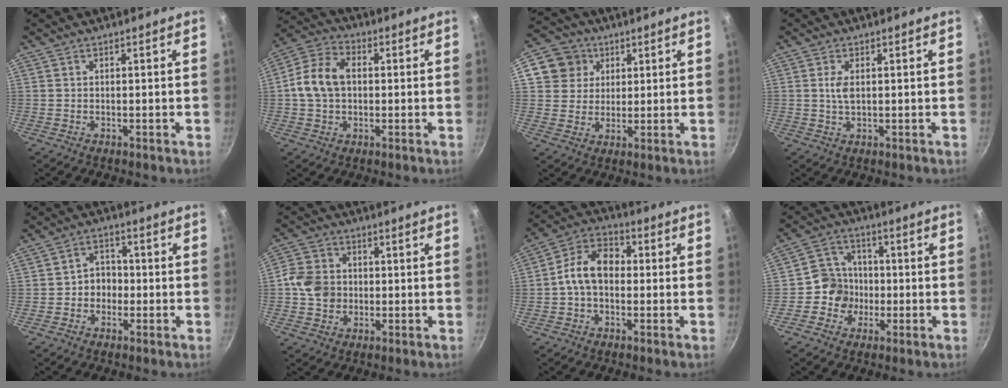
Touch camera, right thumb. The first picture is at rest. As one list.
[{"total": 10.4, "force": [0.5, 7.5, 7.2], "torque": [-0.121, 0.022, -0.005]}, {"total": 7.8, "force": [2.9, 6.9, 2.0], "torque": [0.000, 0.005, 0.044]}, {"total": 2.7, "force": [0.5, 1.3, 2.3], "torque": [-0.048, -0.001, 0.011]}, {"total": 5.1, "force": [-1.1, 4.3, 2.4], "torque": [0.000, 0.019, -0.022]}, {"total": 7.9, "force": [-0.4, 6.9, 3.8], "torque": [-0.049, 0.010, -0.019]}, {"total": 9.9, "force": [-0.4, 7.0, 7.1], "torque": [-0.096, 0.034, -0.026]}, {"total": 7.7, "force": [-1.7, 7.2, 2.2], "torque": [0.004, 0.023, -0.045]}]